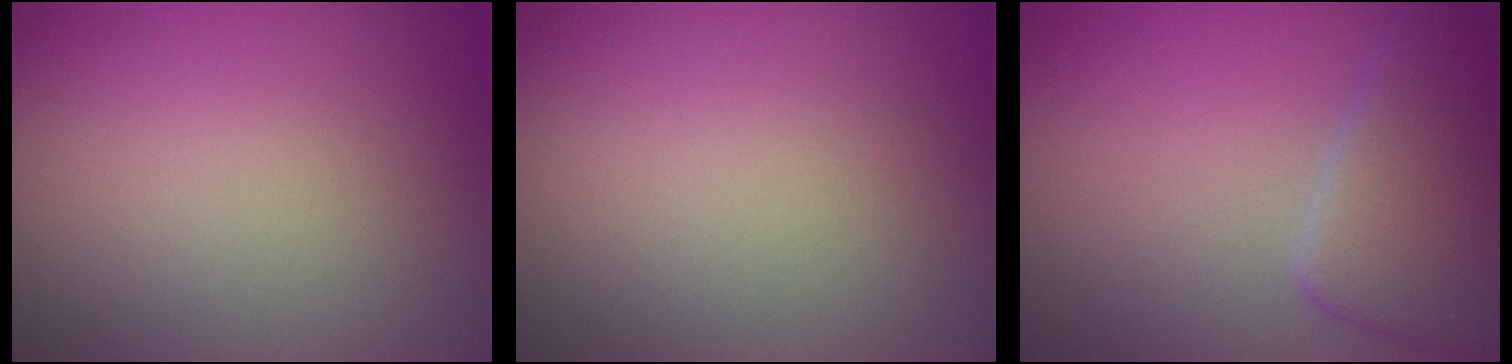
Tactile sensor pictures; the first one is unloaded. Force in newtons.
{"total": 0.0}
{"total": 5.4, "press": 5.4, "slide": 0.1}